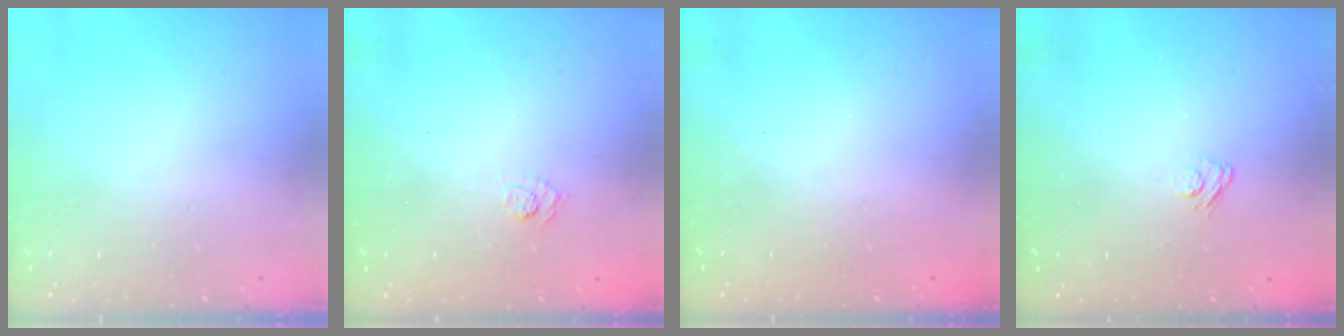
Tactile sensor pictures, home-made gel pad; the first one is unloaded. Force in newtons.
{"total": 3.9, "press": 3.6, "slide": 1.4}
{"total": 2.4, "press": 2.3, "slide": 0.8}
{"total": 3.1, "press": 2.8, "slide": 1.3}